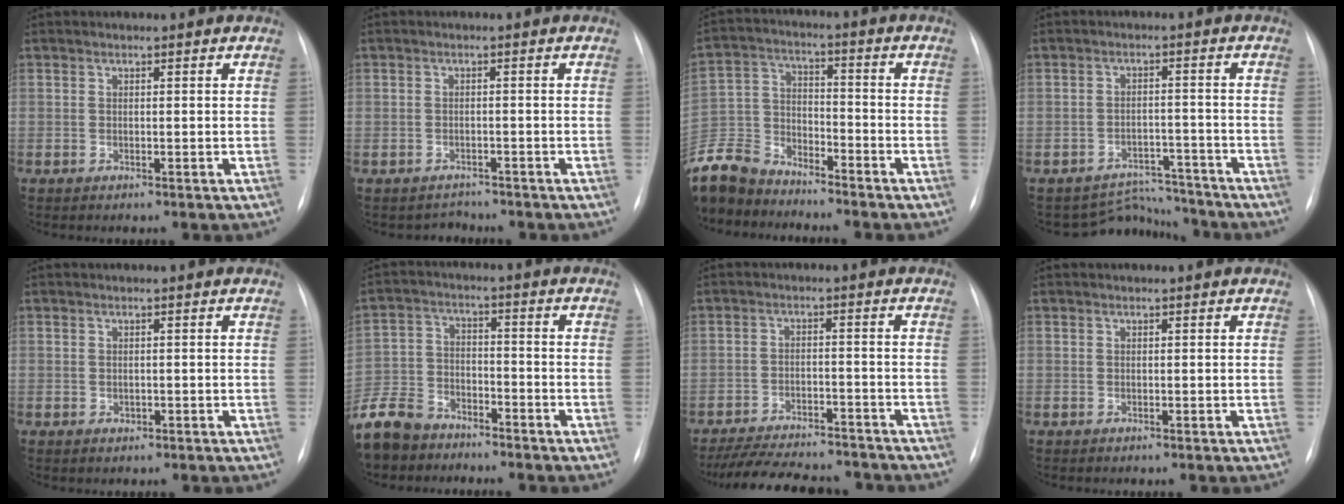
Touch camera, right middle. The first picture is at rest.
{"total": 2.2, "force": [-1.6, 1.1, -0.8], "torque": [0.005, 0.001, -0.025]}
{"total": 12.0, "force": [-11.1, 3.8, 2.5], "torque": [-0.062, 0.004, -0.216]}
{"total": 6.0, "force": [-5.6, 1.5, -1.6], "torque": [0.024, 0.026, -0.079]}
{"total": 0.7, "force": [-0.2, 0.6, 0.3], "torque": [-0.007, -0.001, 0.000]}
{"total": 13.6, "force": [-10.8, 7.3, 4.0], "torque": [-0.120, 0.003, -0.199]}
{"total": 15.4, "force": [-13.8, 3.8, 5.5], "torque": [-0.113, -0.005, -0.196]}
{"total": 0.0}